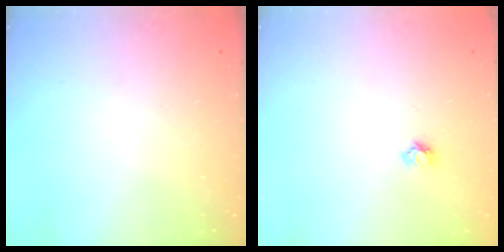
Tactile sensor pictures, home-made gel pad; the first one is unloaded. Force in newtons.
{"total": 4.2, "press": 4.2, "slide": 0.4}